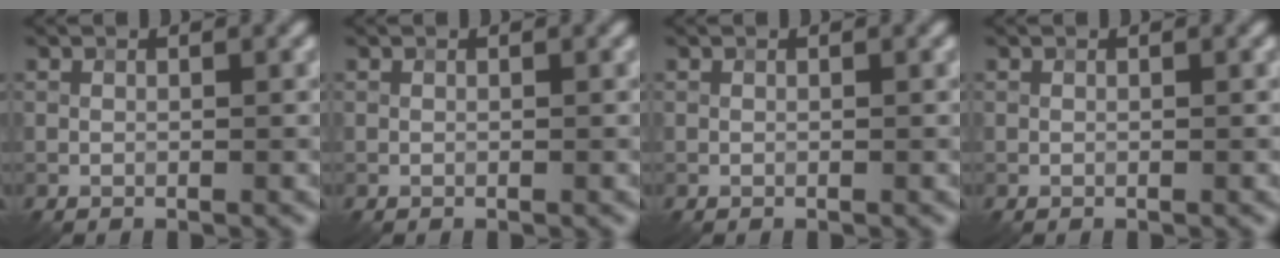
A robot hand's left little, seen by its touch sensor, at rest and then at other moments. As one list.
[{"total": 0.0}, {"total": 0.0}, {"total": 0.0}]